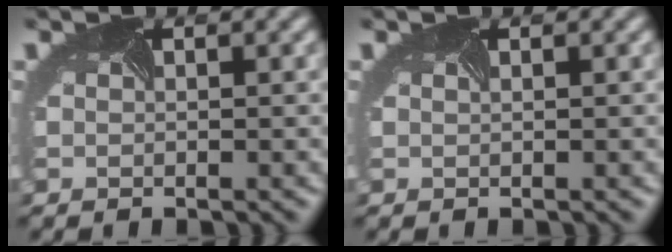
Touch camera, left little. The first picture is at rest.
{"total": 0.0}